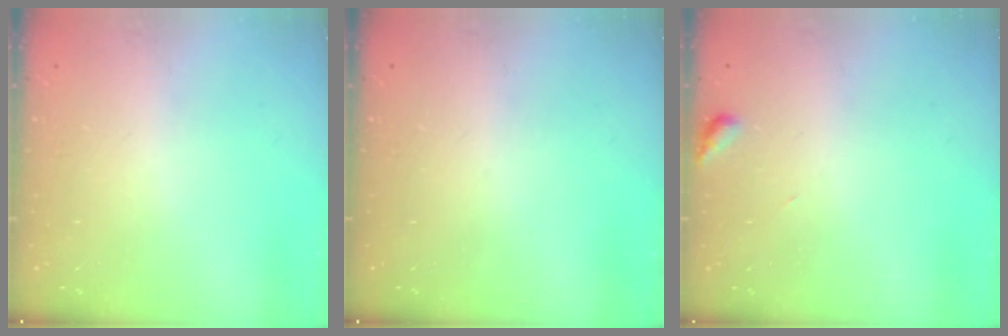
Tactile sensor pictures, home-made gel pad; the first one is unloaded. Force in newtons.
{"total": 0.0}
{"total": 2.6, "press": 2.6, "slide": 0.3}